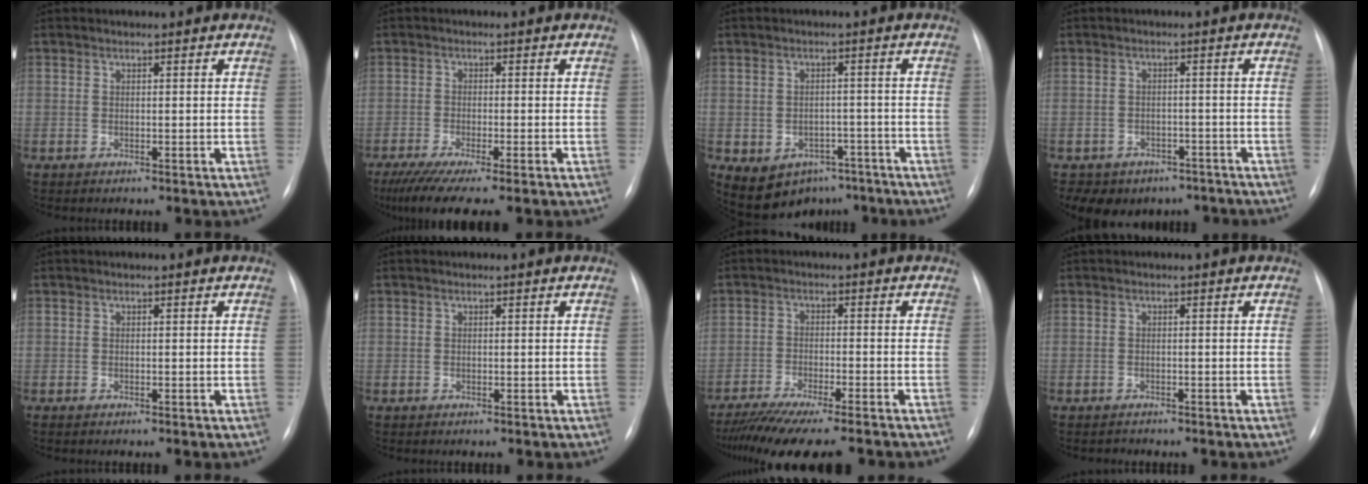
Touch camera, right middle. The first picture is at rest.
{"total": 8.9, "force": [-6.5, 0.8, 6.0], "torque": [-0.093, -0.021, -0.105]}
{"total": 8.5, "force": [-5.0, 6.2, 2.9], "torque": [-0.044, 0.024, -0.060]}
{"total": 8.5, "force": [-6.1, 5.6, 1.7], "torque": [-0.022, 0.017, -0.066]}
{"total": 0.0}
{"total": 0.0}
{"total": 14.2, "force": [-12.2, 1.1, 7.2], "torque": [-0.109, -0.029, -0.183]}
{"total": 0.9, "force": [-0.8, 0.4, -0.2], "torque": [0.000, 0.000, -0.013]}